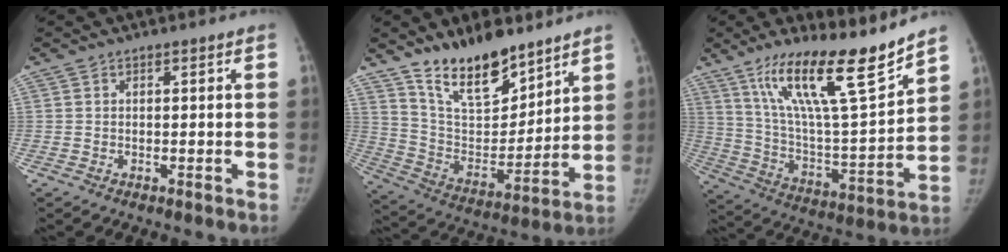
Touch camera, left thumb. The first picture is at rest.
{"total": 17.0, "force": [12.7, 7.0, 8.8], "torque": [-0.100, -0.087, 0.234]}
{"total": 22.5, "force": [15.6, 3.5, 15.9], "torque": [-0.246, -0.075, 0.279]}